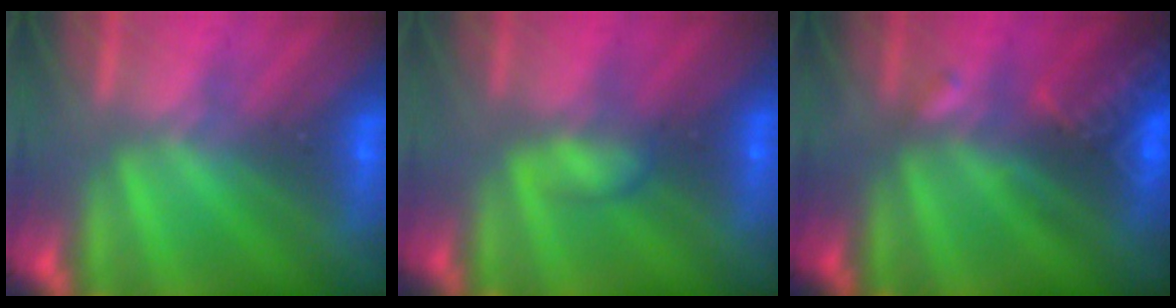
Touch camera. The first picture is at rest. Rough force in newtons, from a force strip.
{"total": 2.2}
{"total": 2.8}